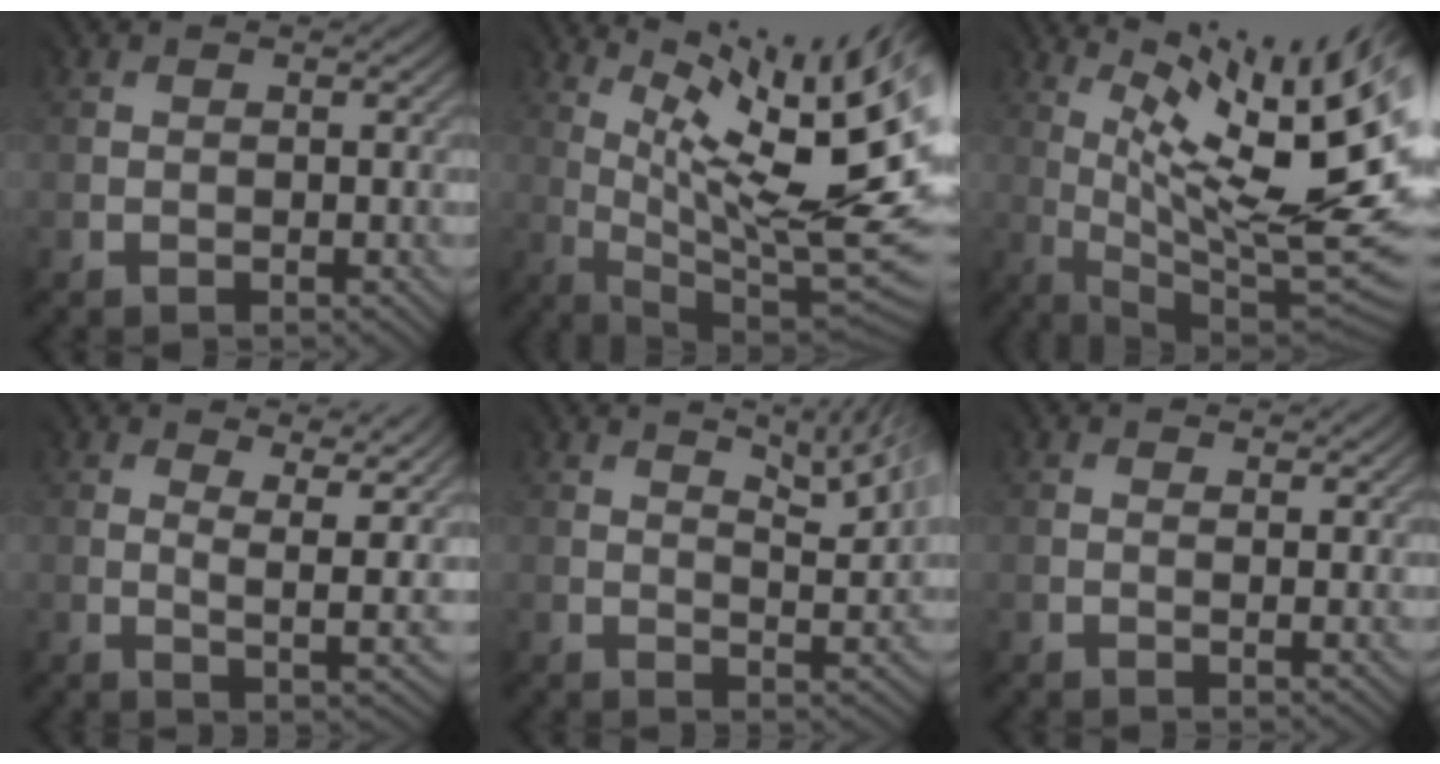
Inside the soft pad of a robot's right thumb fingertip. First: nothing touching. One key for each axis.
{"total": 14.9, "fx": 4.5, "fy": 3.5, "fz": 13.8, "tx": -0.186, "ty": 0.011, "tz": 0.100}
{"total": 15.6, "fx": 4.7, "fy": 3.2, "fz": 14.5, "tx": -0.197, "ty": 0.005, "tz": 0.106}
{"total": 6.3, "fx": 3.5, "fy": 1.9, "fz": 4.9, "tx": -0.085, "ty": 0.003, "tz": 0.051}
{"total": 6.9, "fx": 4.6, "fy": 1.5, "fz": 4.9, "tx": -0.059, "ty": 0.008, "tz": 0.063}
{"total": 2.9, "fx": 2.0, "fy": 0.8, "fz": 2.0, "tx": -0.029, "ty": 0.000, "tz": 0.026}